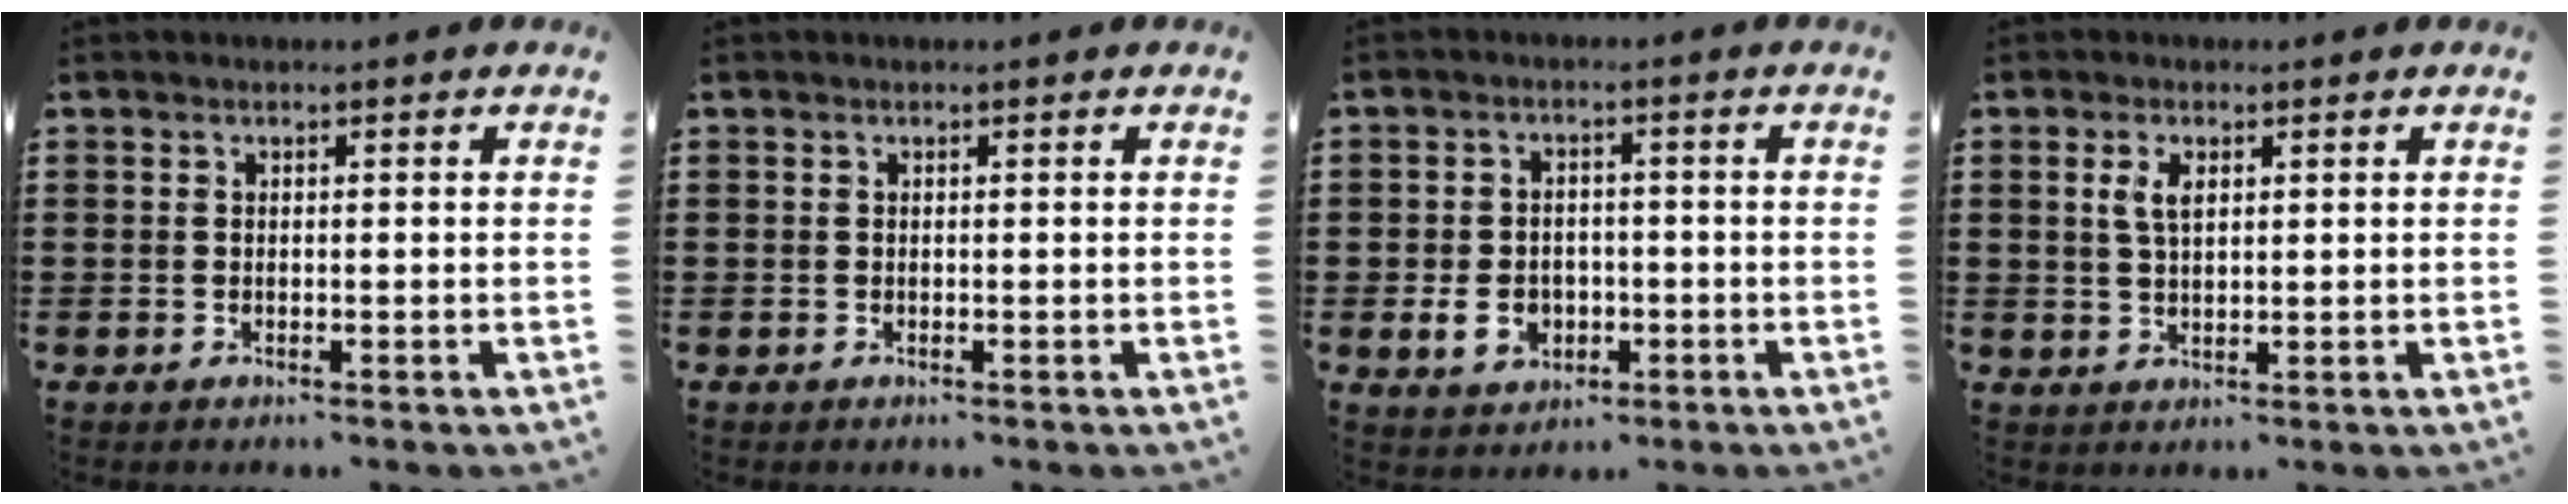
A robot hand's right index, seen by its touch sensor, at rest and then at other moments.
{"total": 0.0}
{"total": 4.7, "force": [-1.2, 3.7, 2.6], "torque": [-0.051, 0.003, -0.027]}
{"total": 3.3, "force": [1.1, 1.6, 2.7], "torque": [-0.059, 0.007, 0.019]}